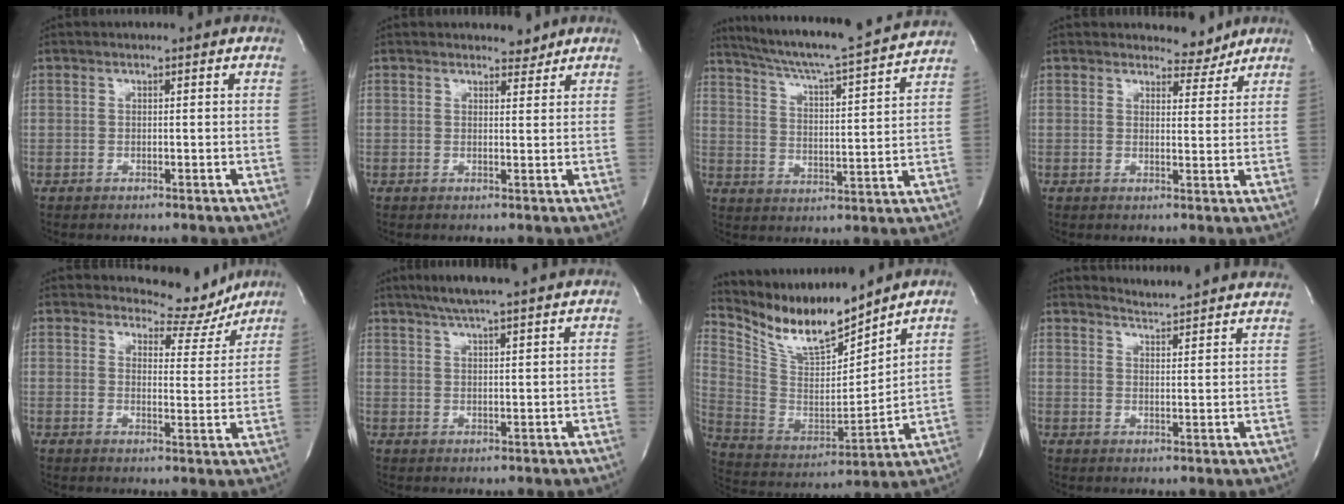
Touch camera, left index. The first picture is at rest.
{"total": 2.1, "force": [1.9, 0.8, 0.3], "torque": [-0.003, -0.007, 0.025]}
{"total": 19.0, "force": [17.3, -0.3, 7.7], "torque": [-0.132, -0.018, 0.249]}
{"total": 3.4, "force": [3.2, 1.2, -0.1], "torque": [0.003, -0.015, 0.037]}
{"total": 6.8, "force": [6.6, 1.9, 0.0], "torque": [0.005, -0.026, 0.080]}
{"total": 10.5, "force": [8.9, -0.1, 5.5], "torque": [-0.091, 0.023, 0.122]}
{"total": 14.4, "force": [12.9, 2.1, 6.1], "torque": [-0.132, 0.000, 0.254]}
{"total": 13.6, "force": [13.4, -0.2, 2.3], "torque": [-0.033, -0.043, 0.152]}